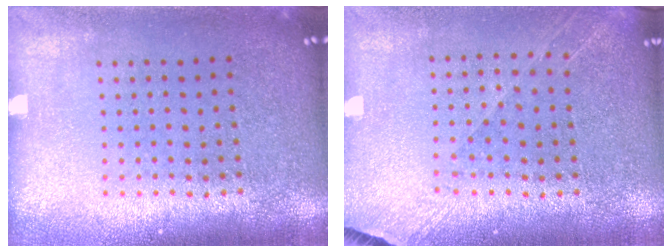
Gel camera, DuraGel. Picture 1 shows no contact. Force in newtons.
{"total": 1.3, "press": 1.2, "slide": 0.6}